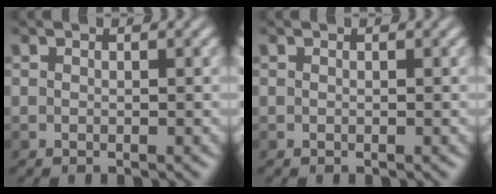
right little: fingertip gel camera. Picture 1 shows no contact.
{"total": 0.0}